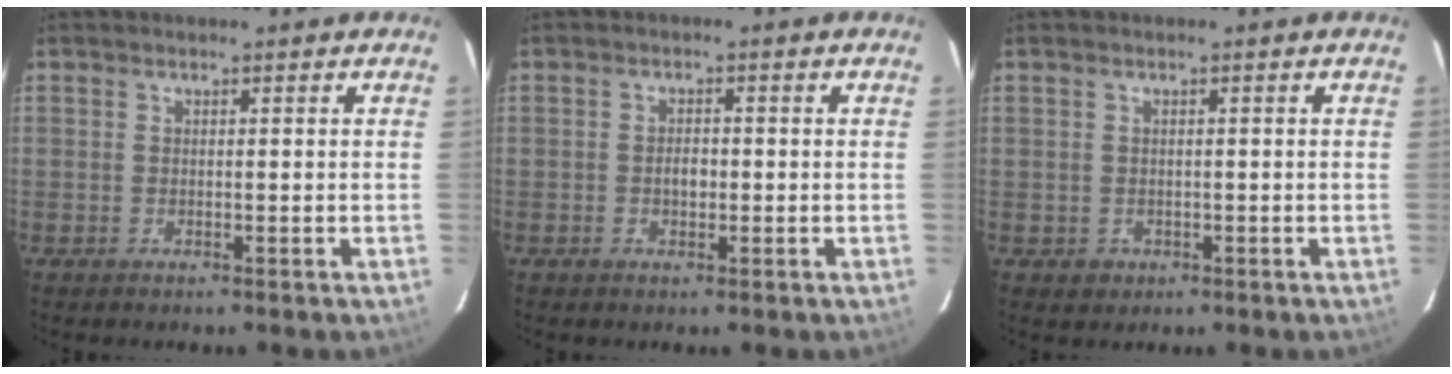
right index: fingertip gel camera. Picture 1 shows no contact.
{"total": 1.8, "force": [-0.3, 1.2, 1.3], "torque": [-0.023, 0.006, -0.006]}
{"total": 2.2, "force": [-0.3, 2.1, 0.3], "torque": [-0.003, 0.000, 0.000]}